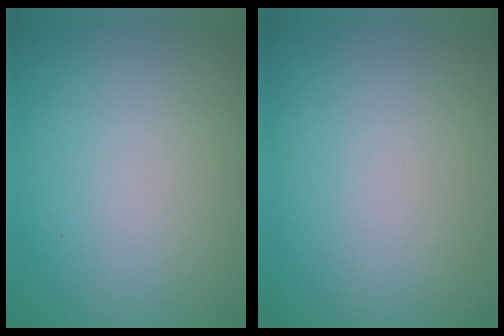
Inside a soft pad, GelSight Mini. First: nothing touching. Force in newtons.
{"total": 0.0}